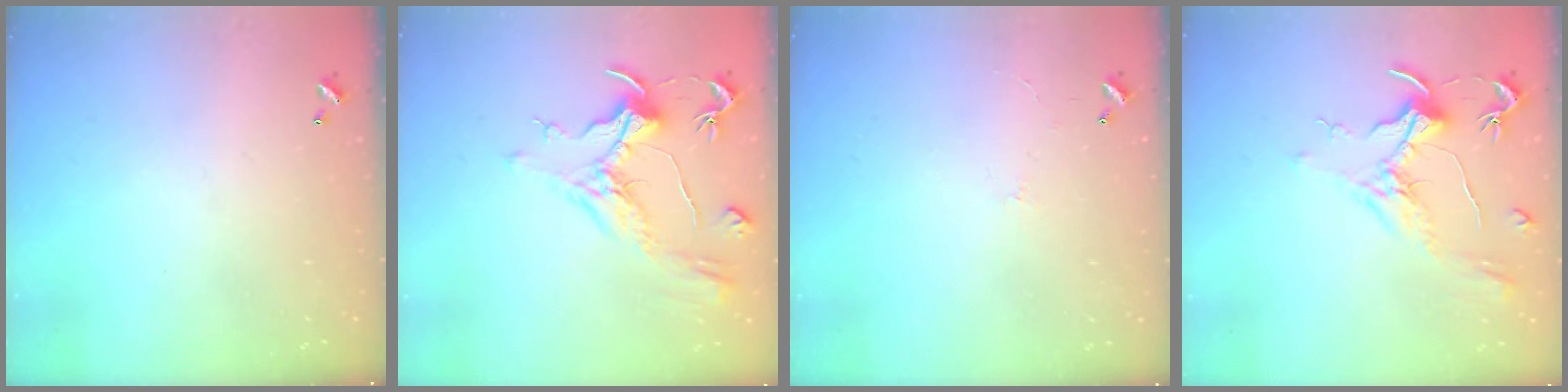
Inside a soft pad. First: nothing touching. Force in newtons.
{"total": 1.1, "press": 0.1, "slide": 1.1}
{"total": 1.8, "press": 1.7, "slide": 0.4}
{"total": 1.8, "press": 1.6, "slide": 0.9}